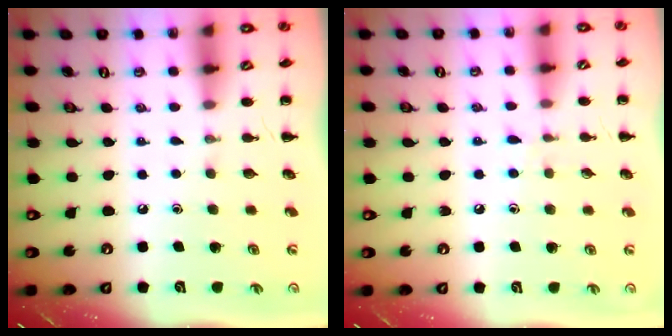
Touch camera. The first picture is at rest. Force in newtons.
{"total": 5.4, "press": 4.9, "slide": 2.4}